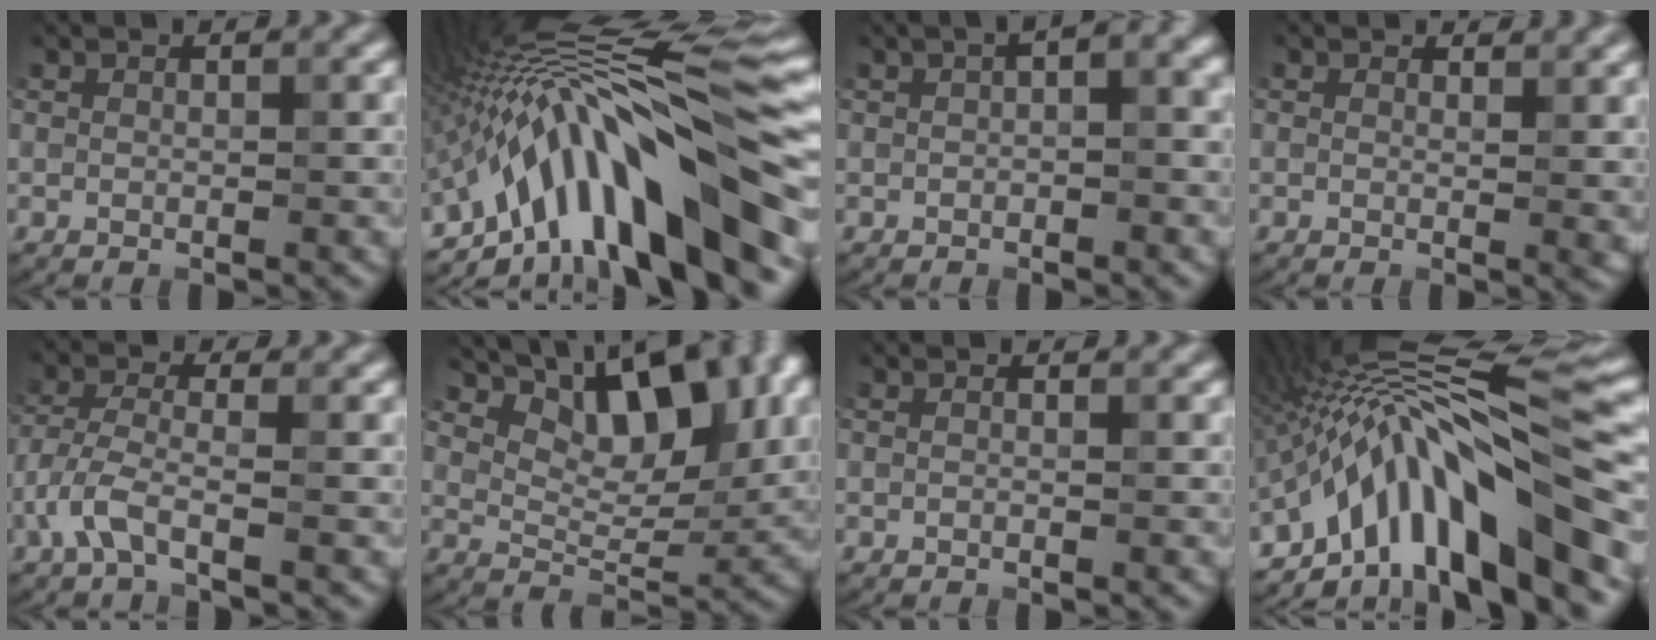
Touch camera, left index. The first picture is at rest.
{"total": 15.5, "force": [-4.9, 4.0, 14.2], "torque": [-0.219, 0.041, -0.078]}
{"total": 2.8, "force": [0.4, 0.8, 2.6], "torque": [-0.033, 0.013, 0.001]}
{"total": 1.6, "force": [1.1, 0.5, 1.0], "torque": [-0.012, -0.004, 0.017]}
{"total": 3.4, "force": [-2.0, 0.9, 2.6], "torque": [-0.065, 0.005, -0.052]}
{"total": 9.5, "force": [5.8, 4.0, 6.4], "torque": [-0.093, -0.001, 0.093]}
{"total": 0.0}
{"total": 14.2, "force": [-5.4, 3.6, 12.6], "torque": [-0.193, 0.028, -0.089]}